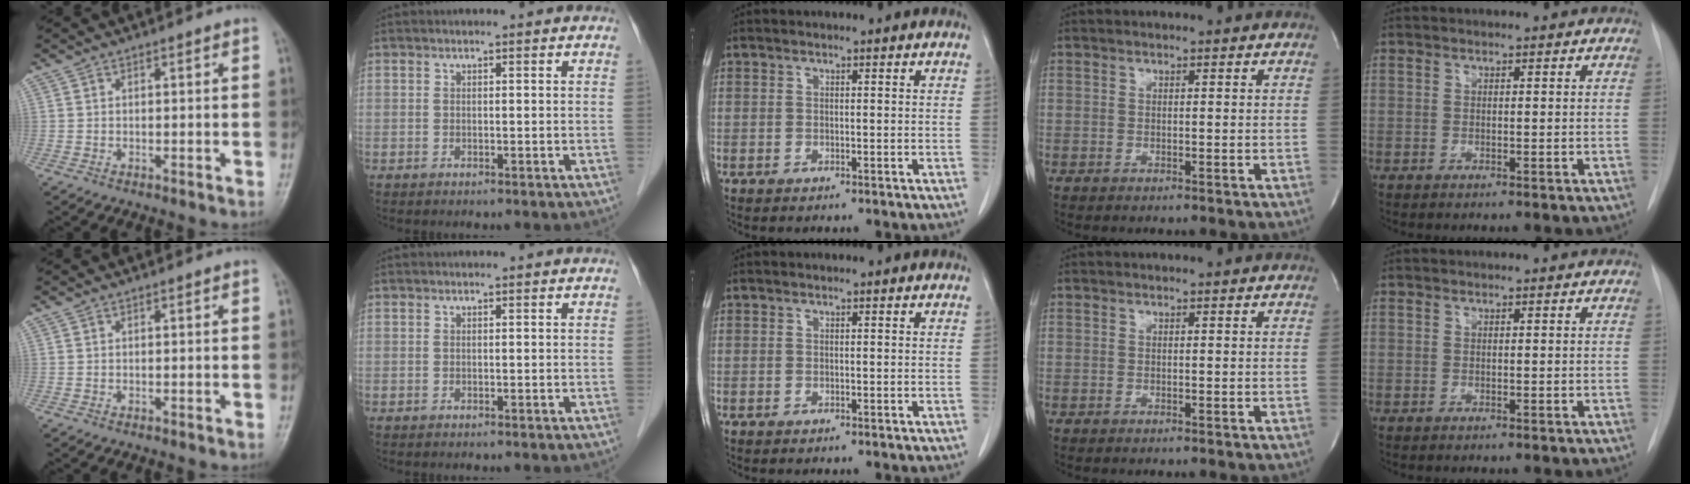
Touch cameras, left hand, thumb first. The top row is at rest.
{}